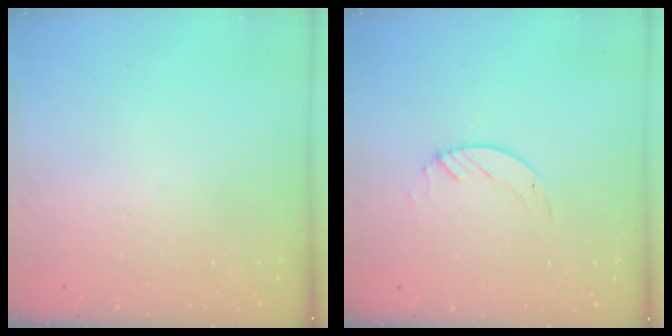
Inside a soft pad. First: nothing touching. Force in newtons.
{"total": 3.1, "press": 3.1, "slide": 0.3}